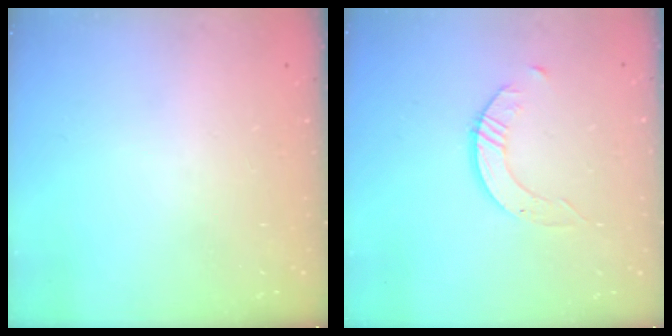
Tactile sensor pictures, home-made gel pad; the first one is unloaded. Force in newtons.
{"total": 2.4, "press": 2.4, "slide": 0.3}